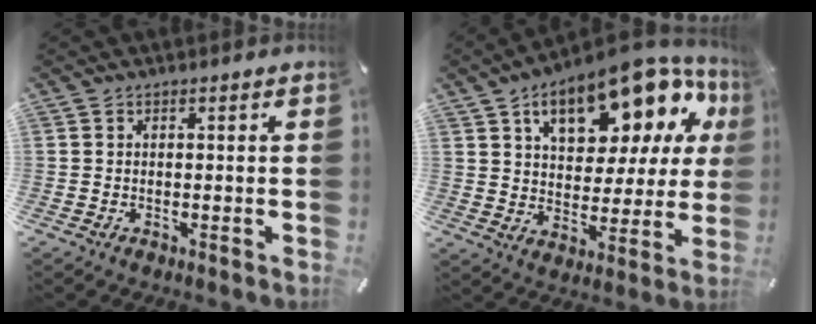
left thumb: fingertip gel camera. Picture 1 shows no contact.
{"total": 20.2, "force": [12.3, 10.1, 12.5], "torque": [-0.183, -0.076, 0.205]}